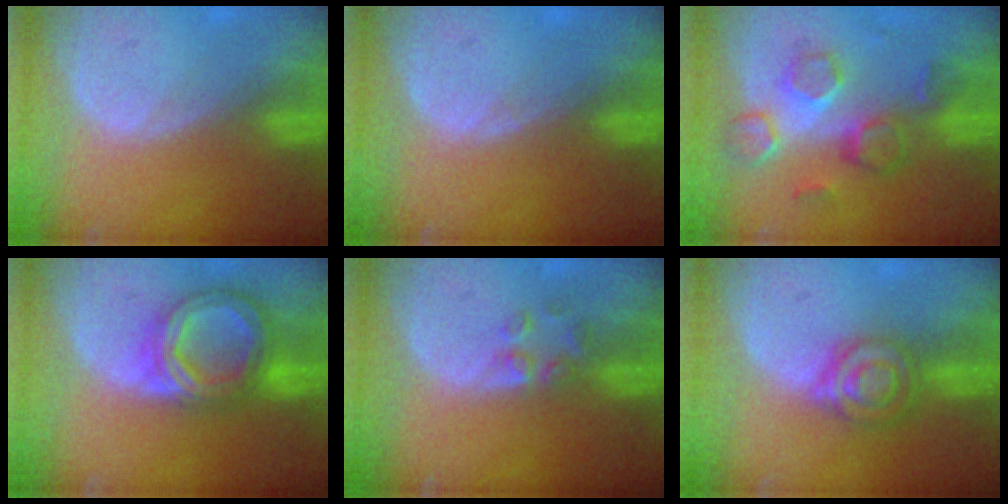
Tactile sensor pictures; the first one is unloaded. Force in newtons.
{"total": 0.5, "press": 0.4, "slide": 0.4}
{"total": 8.8, "press": 7.6, "slide": 4.5}
{"total": 8.6, "press": 8.6, "slide": 0.7}
{"total": 2.6, "press": 2.6, "slide": 0.2}
{"total": 6.5, "press": 5.8, "slide": 3.0}